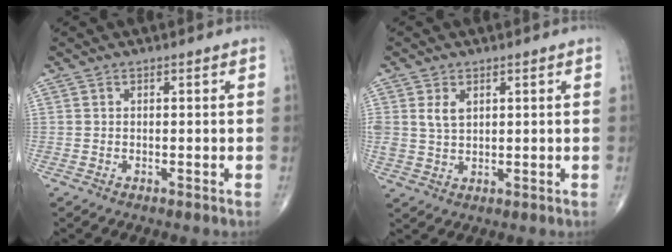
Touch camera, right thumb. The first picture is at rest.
{"total": 3.6, "force": [1.4, 2.4, 2.3], "torque": [-0.040, -0.005, 0.033]}